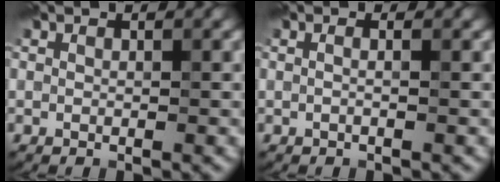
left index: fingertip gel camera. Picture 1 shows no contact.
{"total": 1.3, "force": [0.4, 0.7, 1.1], "torque": [0.002, -0.008, -0.020]}